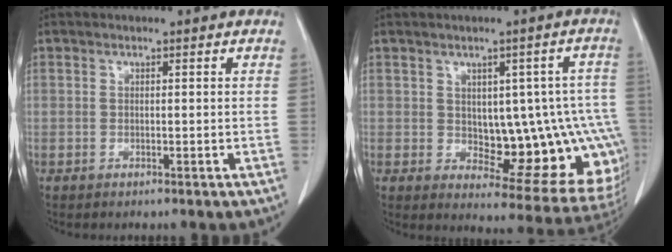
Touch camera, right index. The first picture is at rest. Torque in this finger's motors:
{"motor_torque": [0.88, -0.40, 0.21, 0.03]}